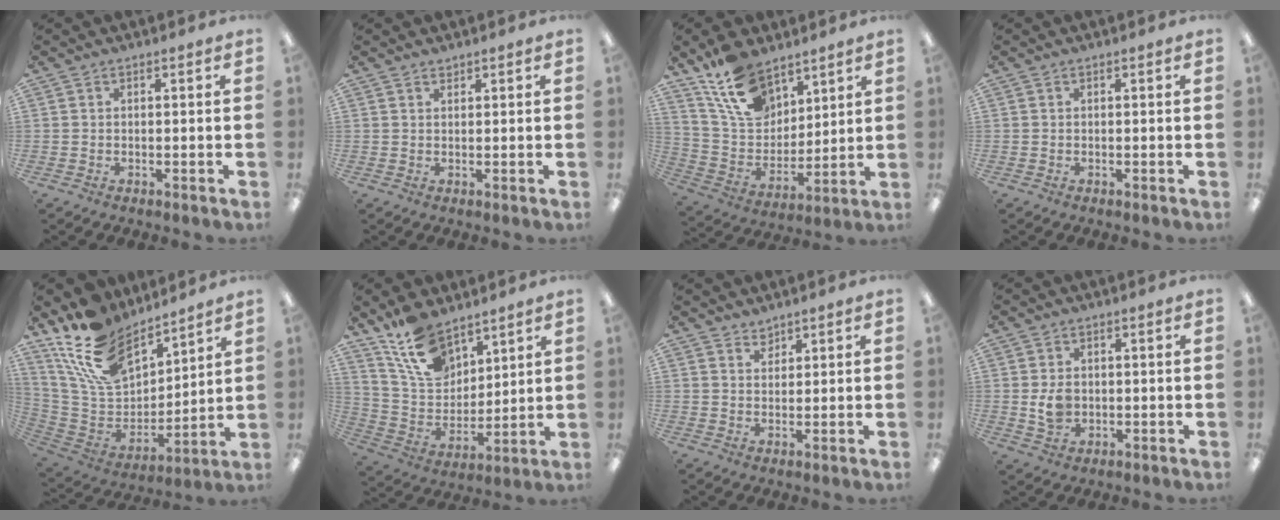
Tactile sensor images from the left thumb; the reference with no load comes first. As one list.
[{"total": 1.1, "force": [1.1, 0.2, 0.0], "torque": [-0.001, -0.002, 0.021]}, {"total": 15.7, "force": [10.4, 9.2, 7.3], "torque": [-0.139, -0.046, 0.199]}, {"total": 0.0}, {"total": 20.2, "force": [14.2, 10.8, 9.5], "torque": [-0.209, -0.078, 0.266]}, {"total": 14.7, "force": [10.2, 8.2, 6.8], "torque": [-0.136, -0.045, 0.196]}, {"total": 2.6, "force": [2.4, 1.1, -0.1], "torque": [0.007, -0.013, 0.046]}, {"total": 4.9, "force": [0.1, 3.7, 3.2], "torque": [-0.050, -0.002, 0.000]}]